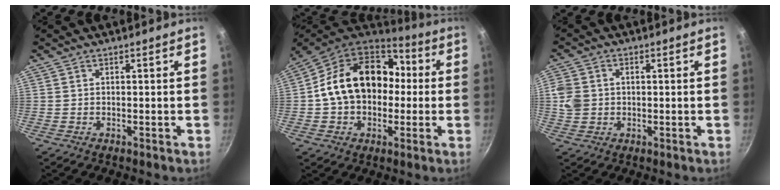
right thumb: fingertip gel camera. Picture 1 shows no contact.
{"total": 20.3, "force": [0.2, 14.7, 14.0], "torque": [-0.207, 0.044, -0.002]}
{"total": 5.7, "force": [0.2, 4.7, 3.2], "torque": [-0.068, 0.008, 0.005]}